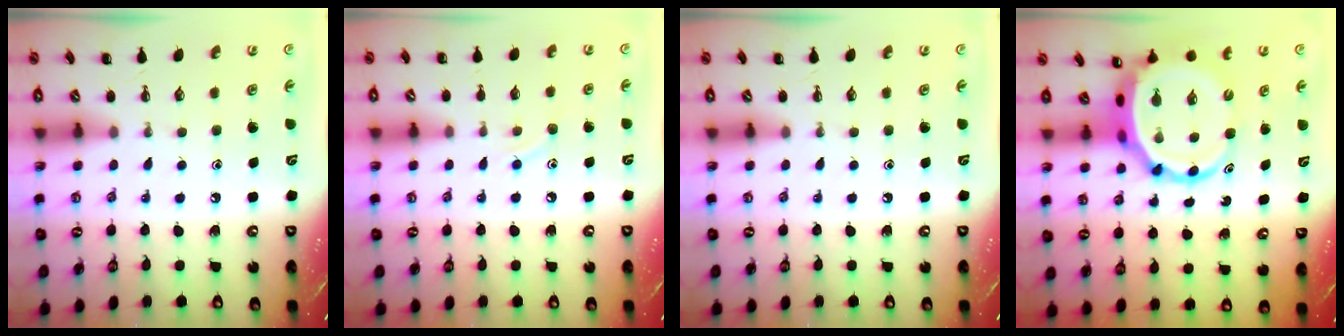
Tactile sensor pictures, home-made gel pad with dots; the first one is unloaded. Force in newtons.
{"total": 7.2, "press": 7.1, "slide": 1.6}
{"total": 0.0}
{"total": 8.9, "press": 8.5, "slide": 2.7}